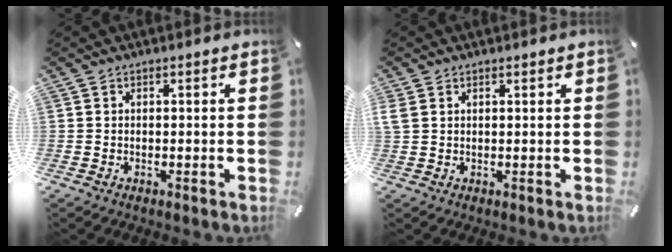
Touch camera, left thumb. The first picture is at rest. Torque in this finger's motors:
{"motor_torque": [1.31, 1.35, 0.71, -0.82, 0.43]}